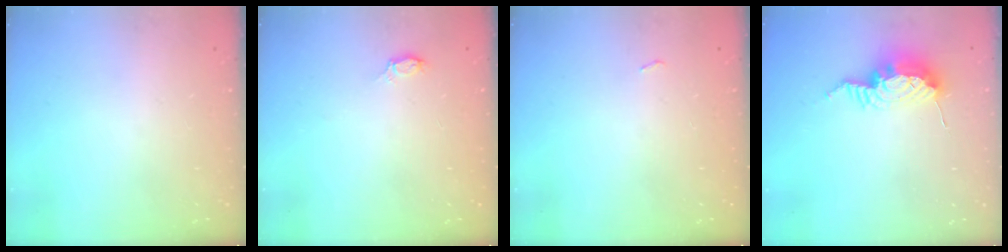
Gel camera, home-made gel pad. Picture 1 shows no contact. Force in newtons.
{"total": 3.1, "press": 3.1, "slide": 0.4}
{"total": 2.7, "press": 2.3, "slide": 1.4}
{"total": 10.4, "press": 10.4, "slide": 1.0}